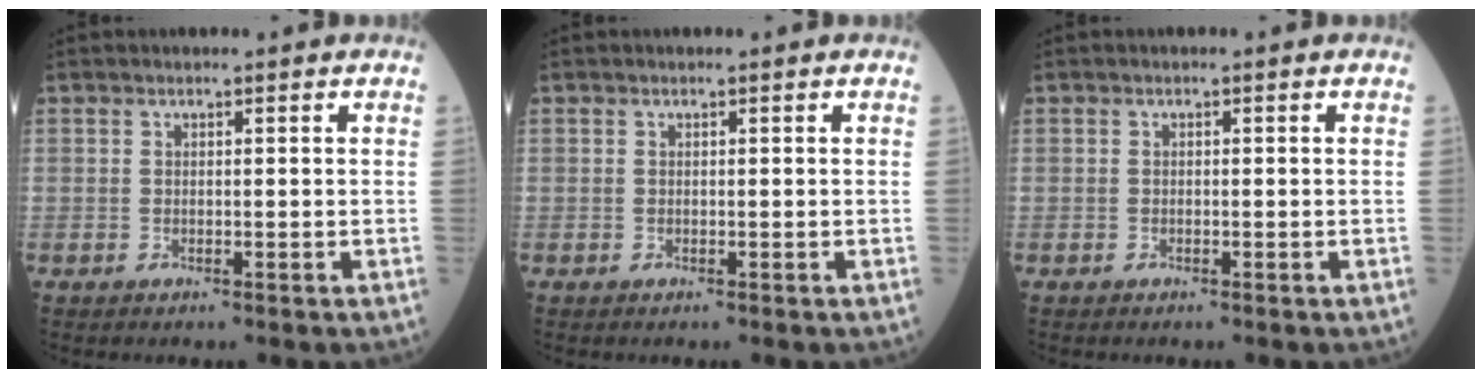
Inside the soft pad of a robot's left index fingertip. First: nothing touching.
{"total": 0.0}
{"total": 0.0}